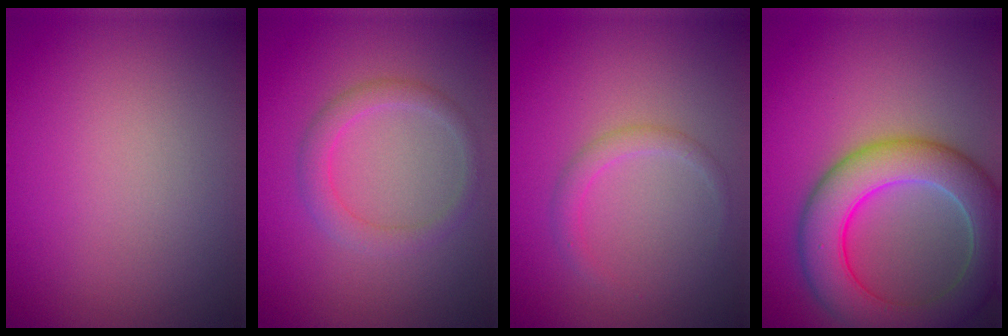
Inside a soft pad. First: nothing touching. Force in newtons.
{"total": 2.2, "press": 2.2, "slide": 0.0}
{"total": 1.5, "press": 1.5, "slide": 0.1}
{"total": 8.5, "press": 8.5, "slide": 0.3}